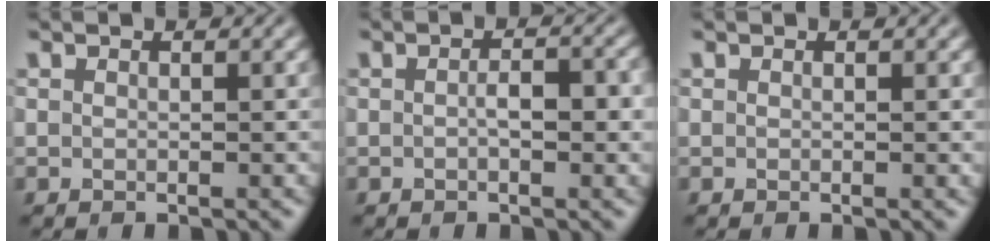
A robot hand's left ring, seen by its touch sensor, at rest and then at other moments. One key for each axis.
{"total": 2.6, "fx": -0.3, "fy": 1.0, "fz": 2.4, "tx": -0.040, "ty": 0.001, "tz": -0.006}
{"total": 0.0}